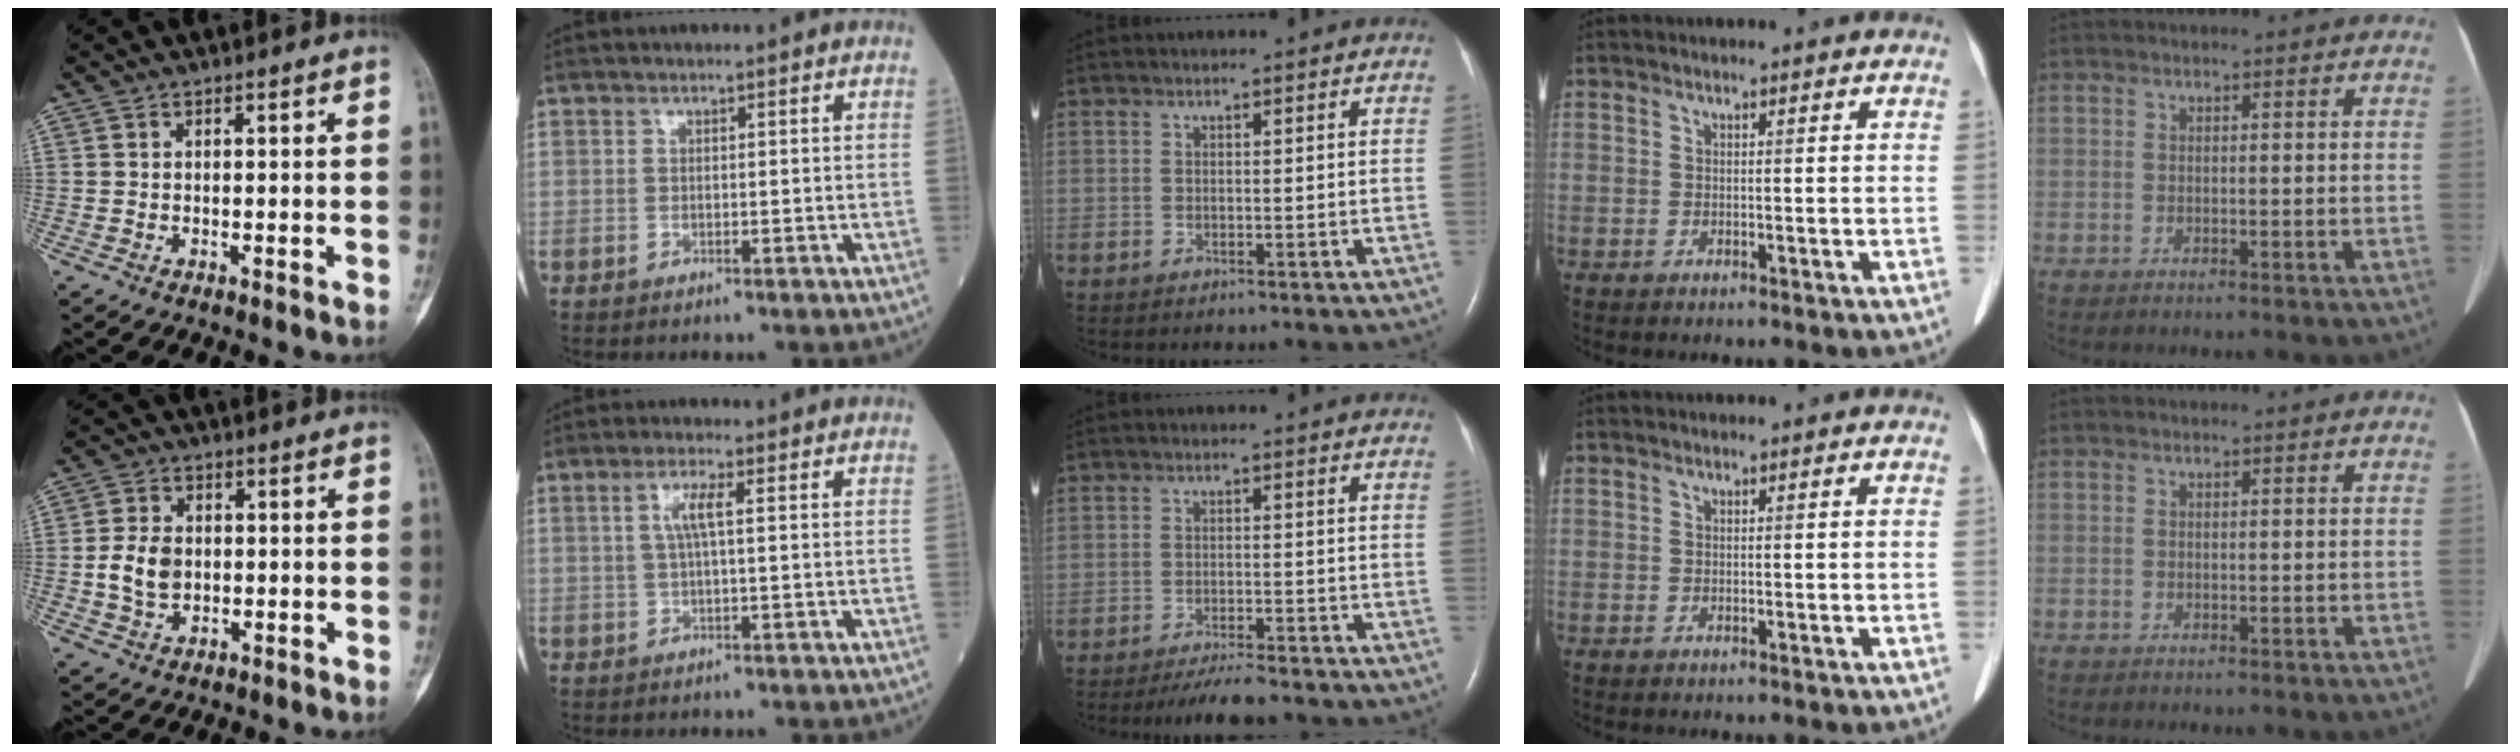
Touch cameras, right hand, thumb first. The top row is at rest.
{"thumb": {"total": 6.6, "force": [-0.3, 4.9, 4.4], "torque": [-0.075, 0.004, -0.003]}, "index": {"total": 3.2, "force": [0.7, 0.3, 3.1], "torque": [-0.066, 0.008, 0.016]}, "middle": {"total": 5.0, "force": [-4.5, 0.3, 2.2], "torque": [-0.037, -0.013, -0.074]}}